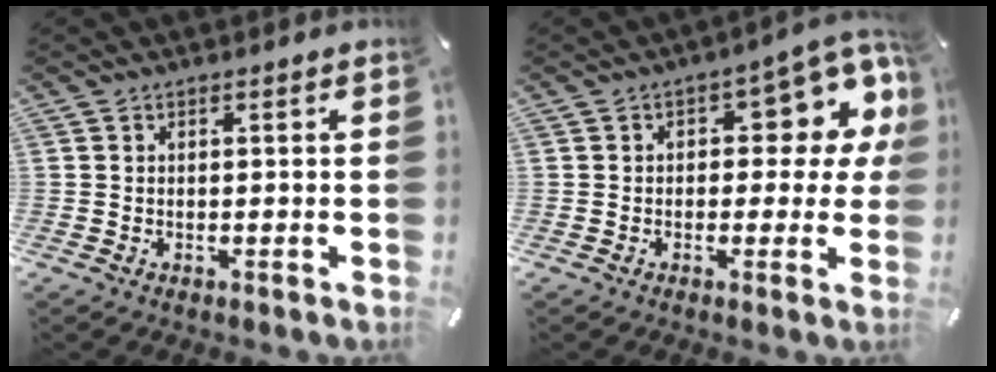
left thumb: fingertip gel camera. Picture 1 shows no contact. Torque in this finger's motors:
{"motor_torque": [0.53, 0.53, 0.34, 0.17, 0.06]}